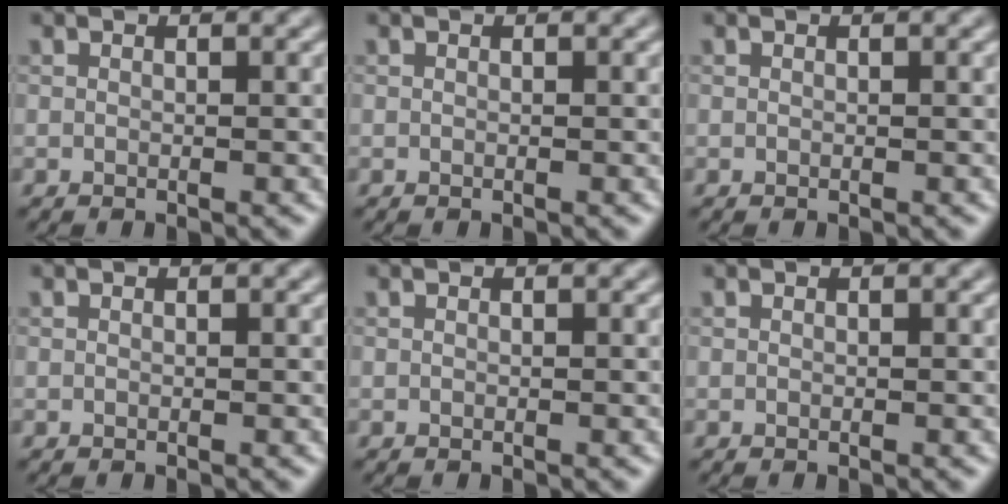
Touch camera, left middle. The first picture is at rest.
{"total": 0.0}
{"total": 0.0}
{"total": 0.0}
{"total": 0.0}
{"total": 0.0}